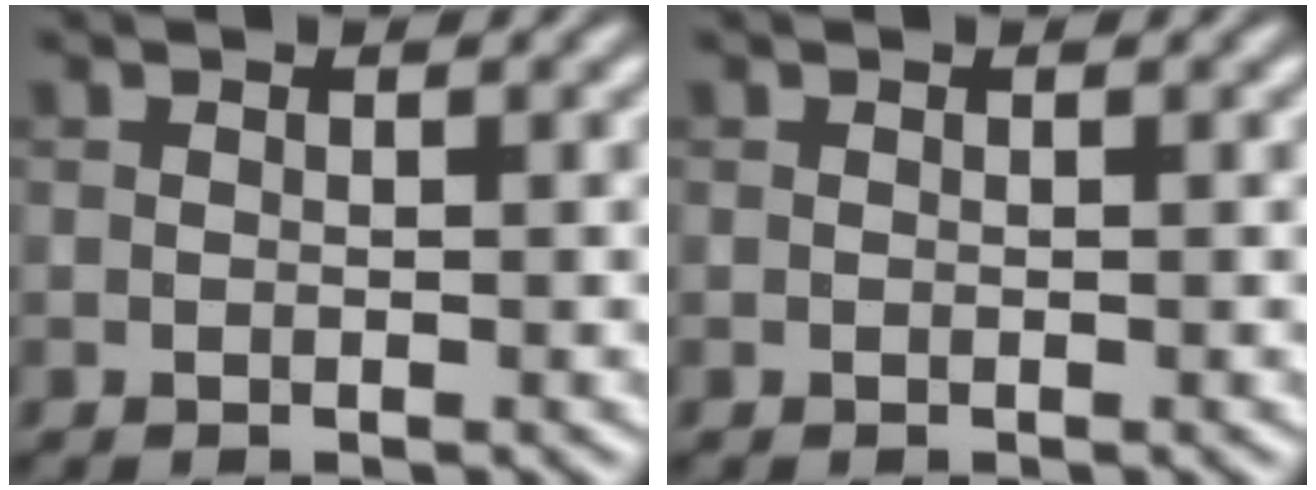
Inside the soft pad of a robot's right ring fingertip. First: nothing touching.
{"total": 0.0}